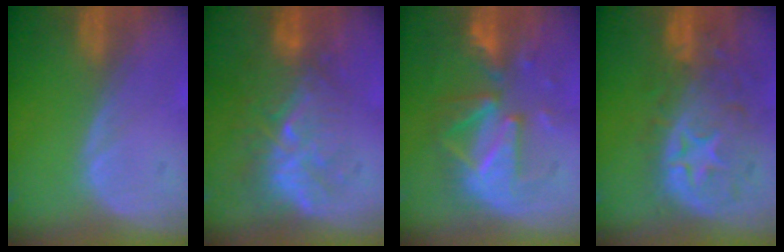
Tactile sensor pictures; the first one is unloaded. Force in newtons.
{"total": 9.1, "press": 8.4, "slide": 3.4}
{"total": 9.8, "press": 8.9, "slide": 4.2}
{"total": 11.1, "press": 9.8, "slide": 5.1}